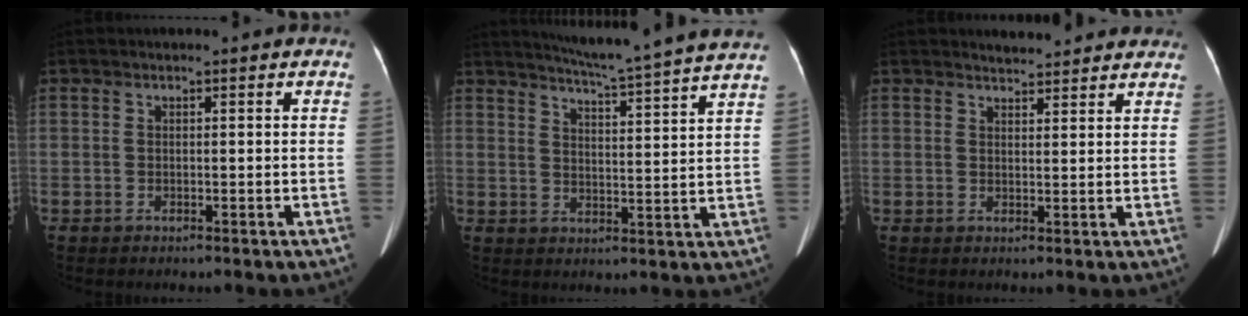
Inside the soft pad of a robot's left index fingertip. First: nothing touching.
{"total": 17.2, "force": [15.5, -1.8, 7.1], "torque": [-0.120, -0.038, 0.194]}
{"total": 5.6, "force": [5.3, 1.4, 1.3], "torque": [-0.014, 0.014, 0.059]}